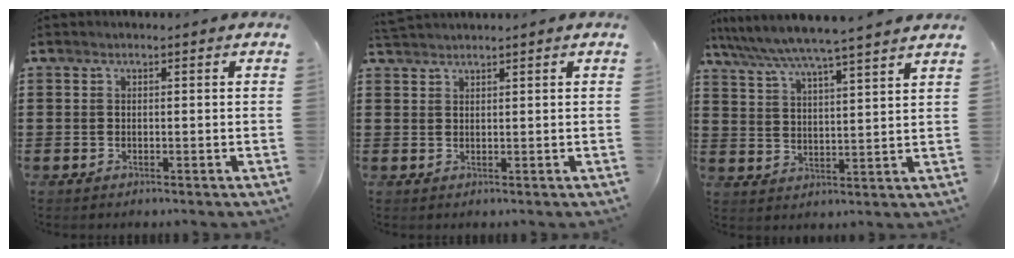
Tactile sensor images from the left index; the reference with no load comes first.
{"total": 1.4, "force": [1.4, 0.1, 0.0], "torque": [-0.005, 0.001, 0.029]}
{"total": 5.9, "force": [5.4, -0.6, 2.3], "torque": [-0.068, -0.036, 0.089]}